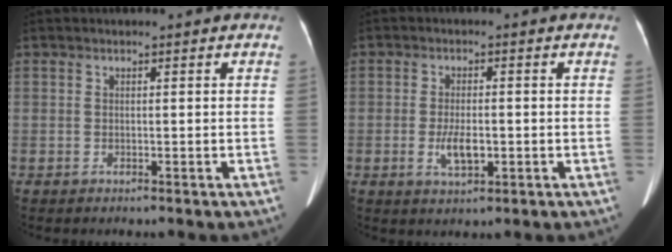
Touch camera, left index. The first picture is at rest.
{"total": 4.1, "force": [-1.0, 1.5, 3.6], "torque": [-0.073, -0.003, -0.015]}